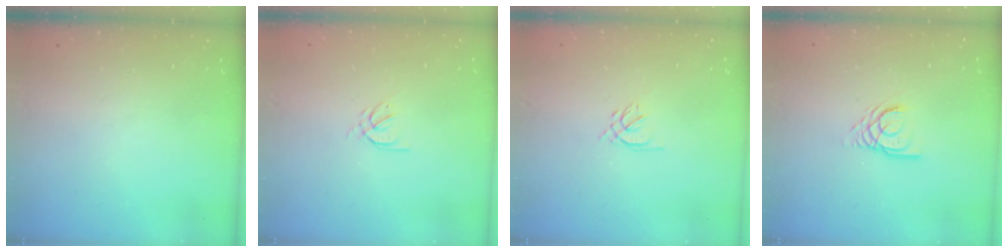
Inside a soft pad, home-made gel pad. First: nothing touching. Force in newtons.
{"total": 2.1, "press": 2.0, "slide": 0.6}
{"total": 1.4, "press": 1.3, "slide": 0.5}
{"total": 3.6, "press": 3.6, "slide": 0.2}